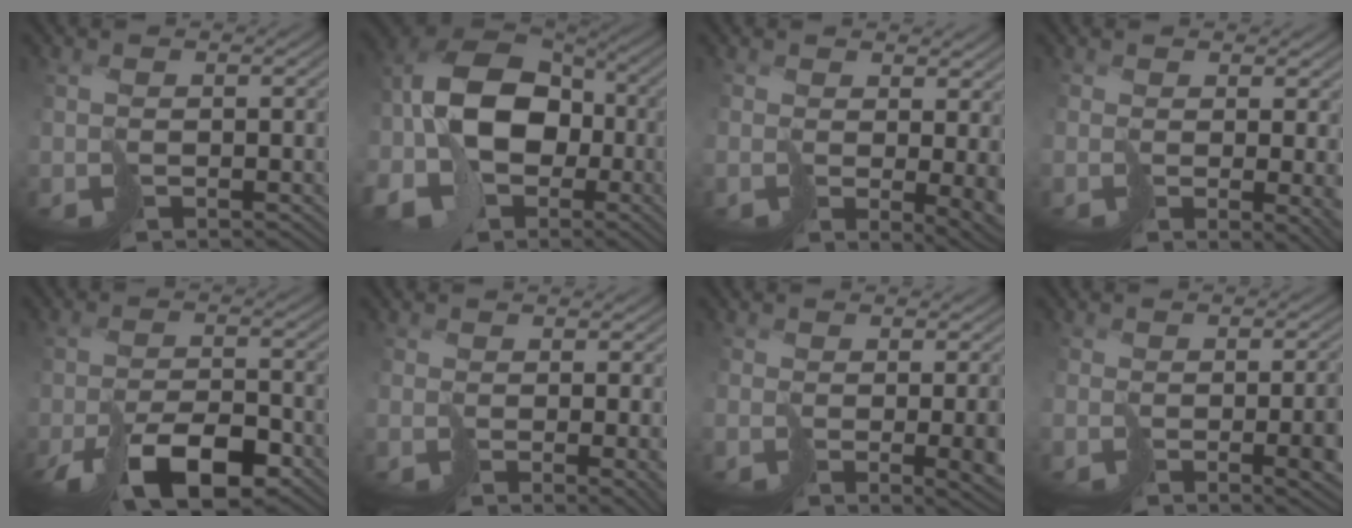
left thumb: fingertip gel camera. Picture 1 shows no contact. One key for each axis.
{"total": 13.7, "fx": -3.5, "fy": 9.8, "fz": 8.9, "tx": -0.191, "ty": -0.014, "tz": -0.067}
{"total": 3.1, "fx": 0.3, "fy": 1.2, "fz": 2.9, "tx": -0.035, "ty": -0.024, "tz": 0.016}
{"total": 2.8, "fx": -0.1, "fy": 0.4, "fz": 2.8, "tx": -0.037, "ty": -0.019, "tz": 0.015}
{"total": 7.7, "fx": -4.5, "fy": 2.7, "fz": 5.7, "tx": -0.095, "ty": -0.004, "tz": -0.068}
{"total": 2.3, "fx": -0.5, "fy": 0.2, "fz": 2.2, "tx": -0.024, "ty": -0.018, "tz": 0.007}
{"total": 4.7, "fx": -0.8, "fy": 1.1, "fz": 4.5, "tx": -0.053, "ty": -0.030, "tz": 0.020}
{"total": 4.6, "fx": -1.6, "fy": 0.9, "fz": 4.3, "tx": -0.054, "ty": -0.018, "tz": -0.008}